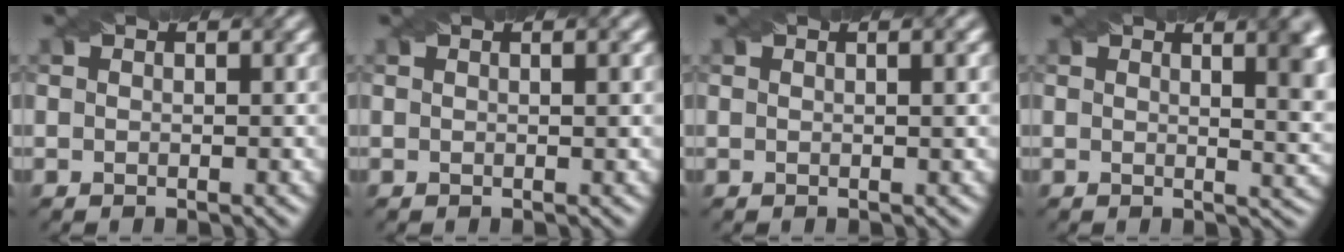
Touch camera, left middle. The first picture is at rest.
{"total": 1.5, "force": [0.5, 0.5, 1.4], "torque": [-0.017, 0.003, -0.001]}
{"total": 1.9, "force": [0.6, 0.6, 1.7], "torque": [-0.019, 0.003, -0.001]}
{"total": 6.6, "force": [2.5, 2.8, 5.5], "torque": [-0.016, 0.015, 0.026]}